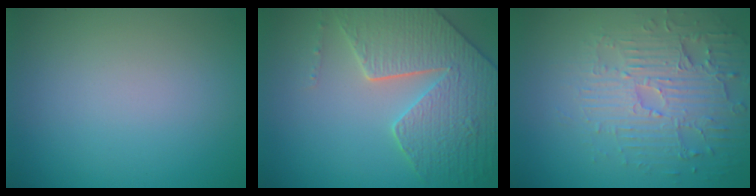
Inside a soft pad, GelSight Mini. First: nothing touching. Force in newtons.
{"total": 6.8, "press": 5.8, "slide": 3.6}
{"total": 4.4, "press": 4.0, "slide": 1.8}